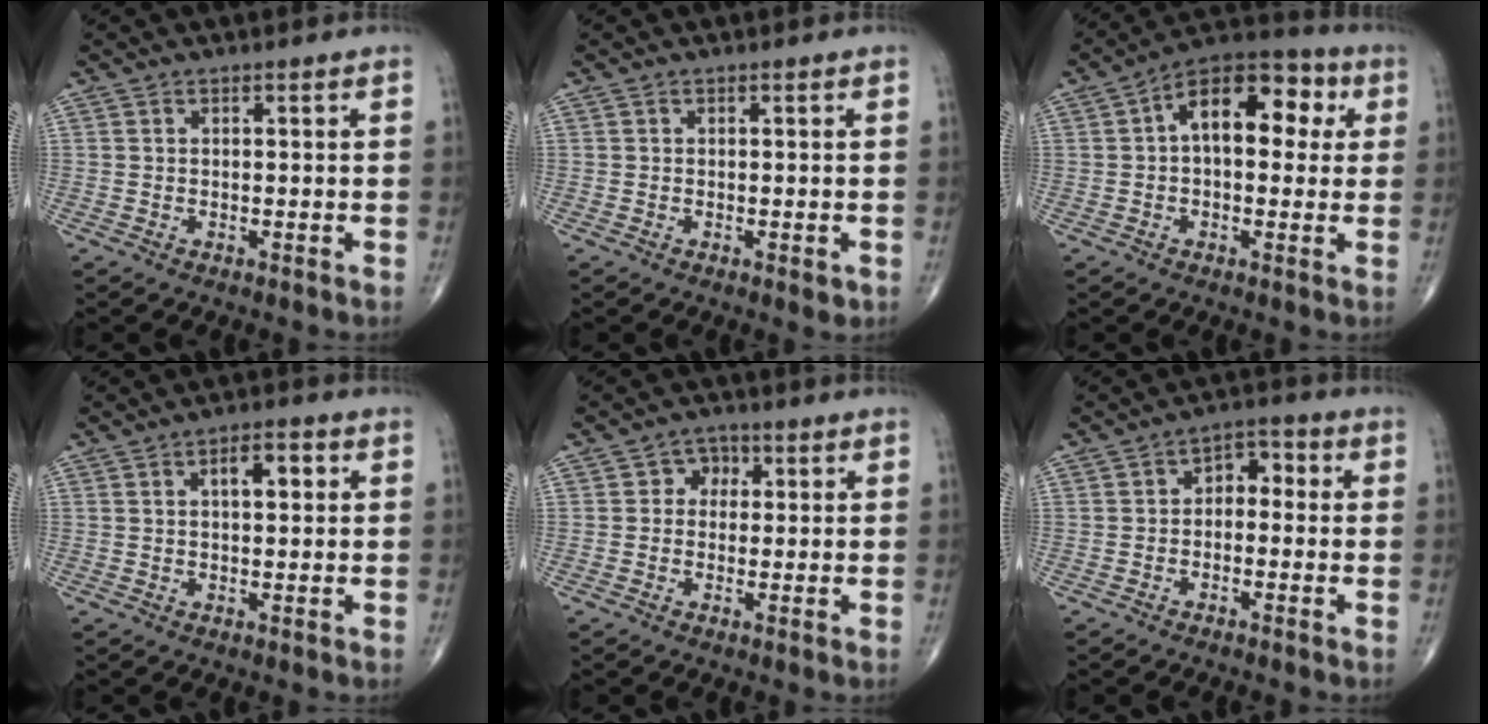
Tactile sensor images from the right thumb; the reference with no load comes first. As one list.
[{"total": 1.3, "force": [-0.4, 0.5, 1.1], "torque": [-0.007, -0.001, -0.004]}, {"total": 14.2, "force": [2.8, 8.1, 11.4], "torque": [-0.140, 0.034, 0.031]}, {"total": 4.8, "force": [1.4, 2.3, 4.0], "torque": [-0.051, 0.006, 0.017]}, {"total": 3.4, "force": [0.7, 3.0, 1.5], "torque": [0.006, 0.005, 0.001]}, {"total": 4.9, "force": [-0.2, 3.4, 3.6], "torque": [-0.028, 0.026, -0.017]}]